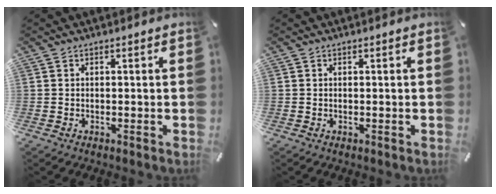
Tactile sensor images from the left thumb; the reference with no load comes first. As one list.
[{"total": 0.0}]